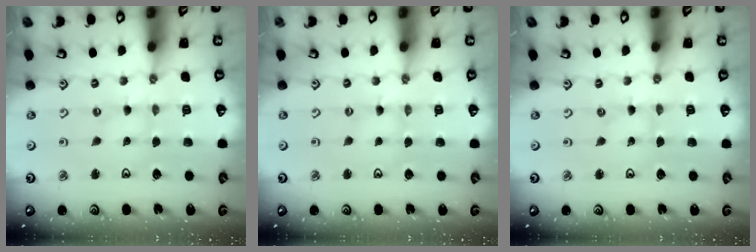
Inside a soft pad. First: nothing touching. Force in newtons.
{"total": 0.0}
{"total": 0.0}